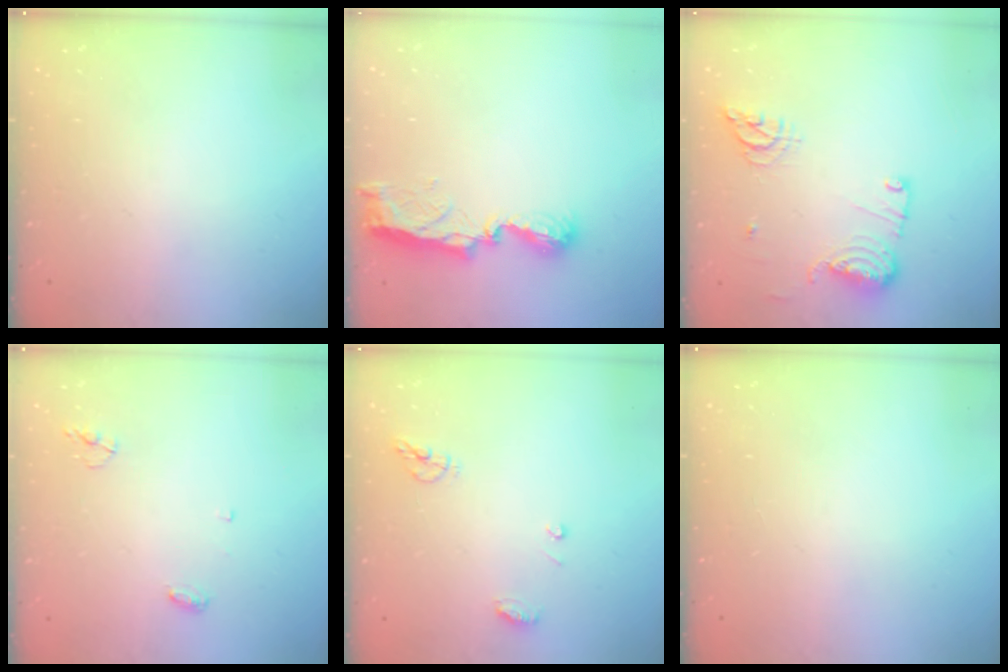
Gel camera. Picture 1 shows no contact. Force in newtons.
{"total": 8.0, "press": 8.0, "slide": 0.1}
{"total": 12.4, "press": 12.2, "slide": 2.3}
{"total": 4.0, "press": 3.9, "slide": 0.3}
{"total": 6.3, "press": 6.3, "slide": 0.7}
{"total": 0.0}